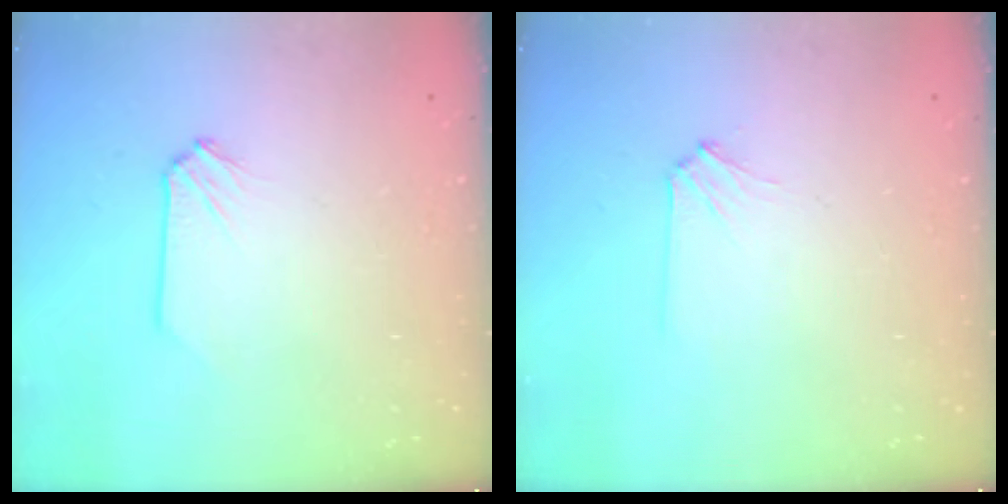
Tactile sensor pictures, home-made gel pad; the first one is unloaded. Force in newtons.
{"total": 2.4, "press": 2.4, "slide": 0.5}